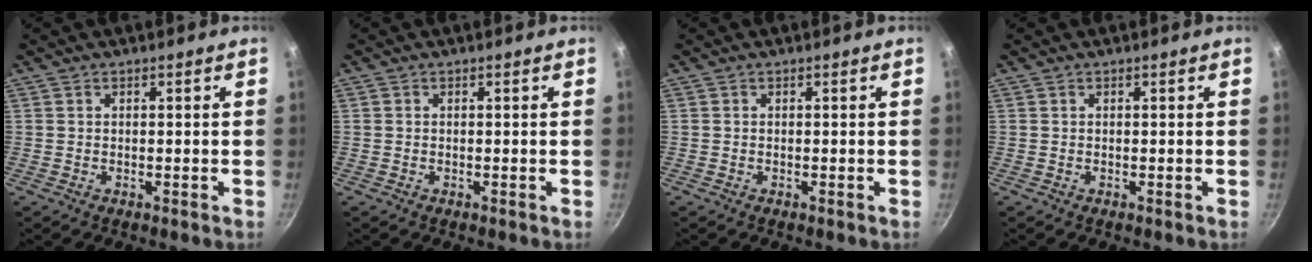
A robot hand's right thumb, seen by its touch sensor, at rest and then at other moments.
{"total": 0.0}
{"total": 0.0}
{"total": 0.0}